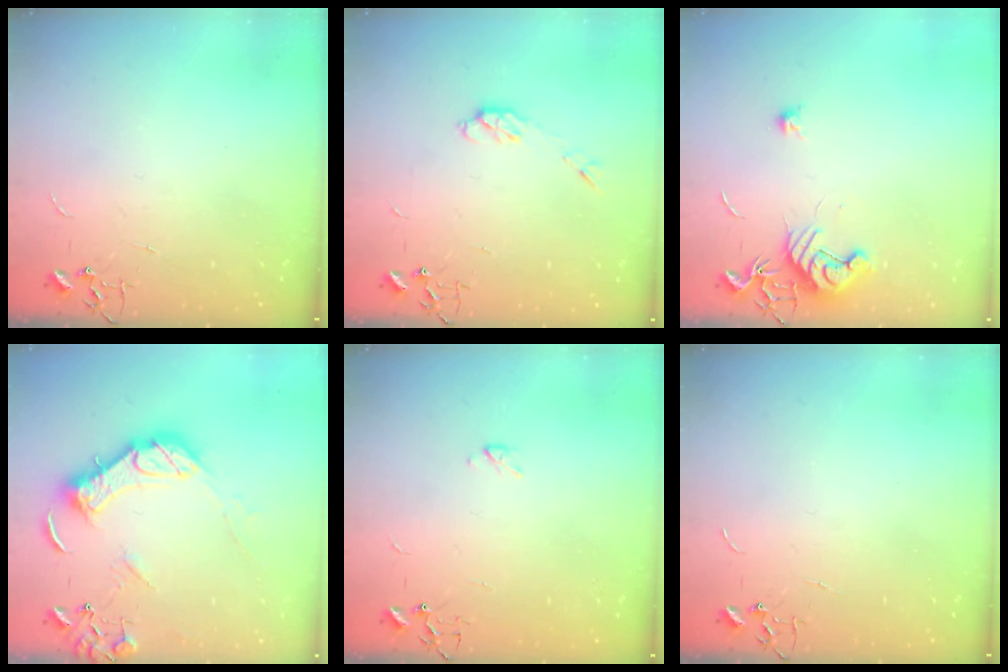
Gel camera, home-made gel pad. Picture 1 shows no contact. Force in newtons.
{"total": 5.1, "press": 5.1, "slide": 0.5}
{"total": 10.1, "press": 10.1, "slide": 0.7}
{"total": 15.7, "press": 15.5, "slide": 2.2}
{"total": 2.3, "press": 2.3, "slide": 0.4}
{"total": 0.0}